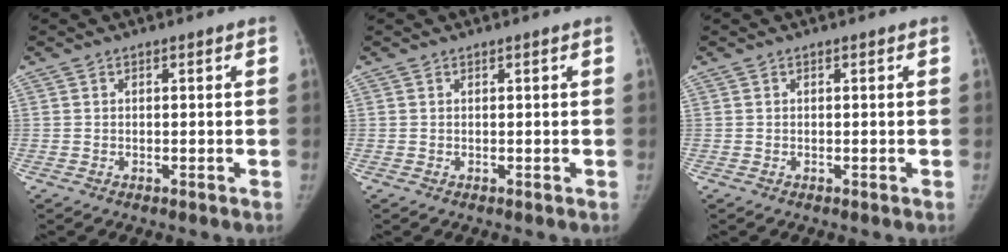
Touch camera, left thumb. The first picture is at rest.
{"total": 0.0}
{"total": 0.0}